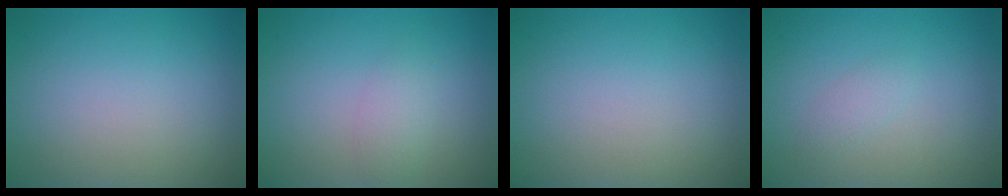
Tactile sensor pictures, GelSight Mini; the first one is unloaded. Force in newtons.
{"total": 1.6, "press": 1.6, "slide": 0.0}
{"total": 0.0}
{"total": 1.0, "press": 1.0, "slide": 0.1}